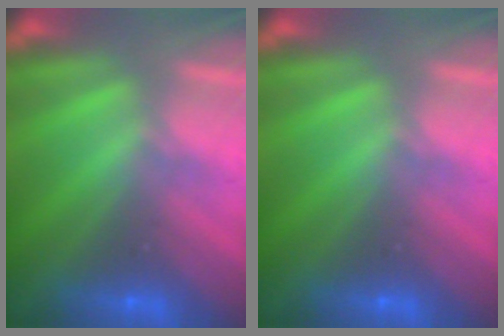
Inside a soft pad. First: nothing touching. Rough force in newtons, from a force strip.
{"total": 0.0}